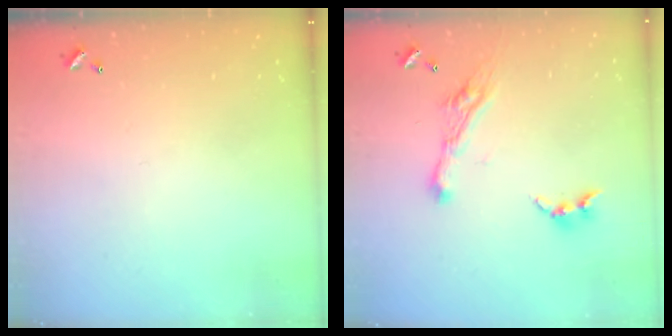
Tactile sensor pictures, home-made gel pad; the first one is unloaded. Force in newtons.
{"total": 6.4, "press": 6.4, "slide": 0.8}